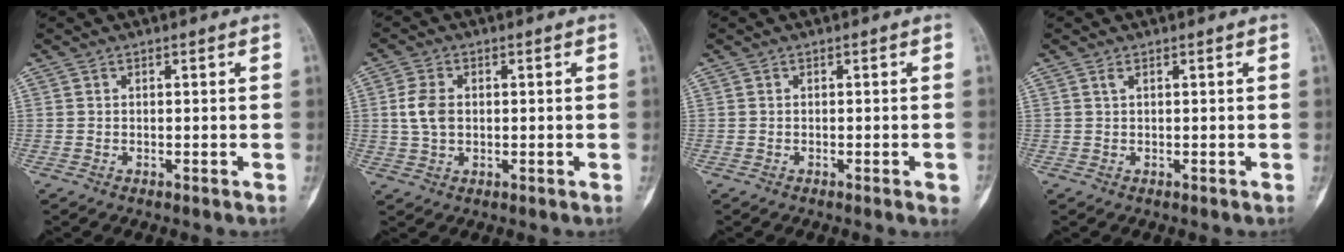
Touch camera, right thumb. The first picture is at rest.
{"total": 5.0, "force": [0.4, 3.3, 3.7], "torque": [-0.077, 0.004, 0.008]}
{"total": 1.9, "force": [-0.8, 0.2, 1.7], "torque": [-0.025, 0.000, -0.008]}
{"total": 0.6, "force": [0.3, 0.1, 0.5], "torque": [-0.014, 0.002, 0.005]}